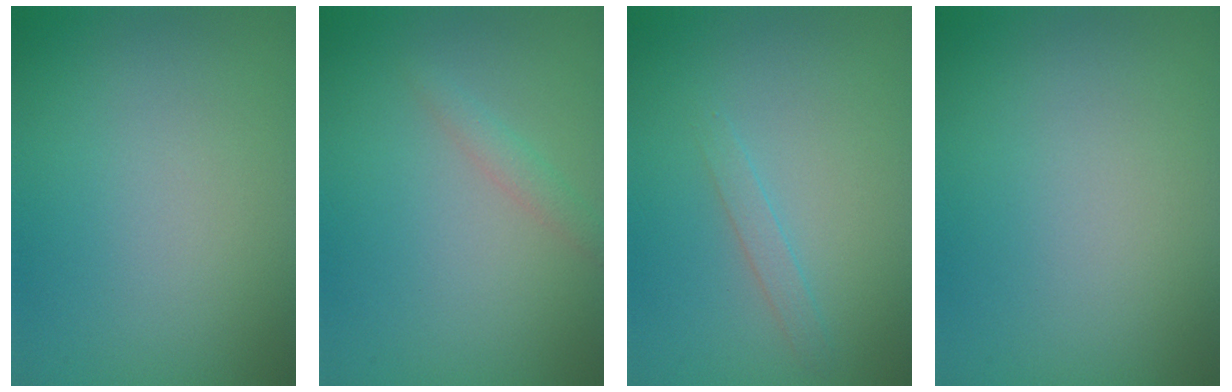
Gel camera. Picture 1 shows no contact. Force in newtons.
{"total": 1.3, "press": 1.3, "slide": 0.1}
{"total": 1.1, "press": 1.1, "slide": 0.1}
{"total": 0.0}